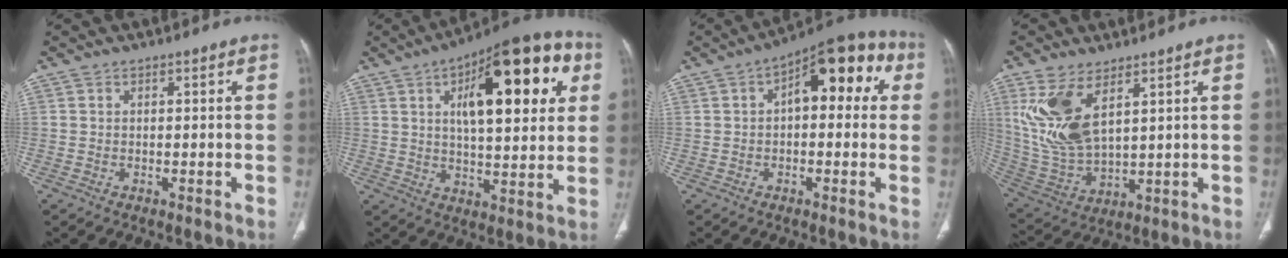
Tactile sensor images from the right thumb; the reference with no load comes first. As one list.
[{"total": 23.6, "force": [7.6, 9.4, 20.3], "torque": [-0.256, 0.006, 0.107]}, {"total": 14.4, "force": [3.3, 7.2, 12.0], "torque": [-0.122, 0.037, 0.037]}, {"total": 13.4, "force": [5.7, 6.2, 10.4], "torque": [-0.219, -0.025, 0.135]}]